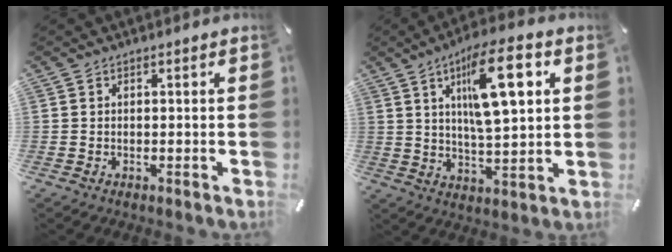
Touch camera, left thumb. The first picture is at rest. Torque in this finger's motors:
{"motor_torque": [0.89, 0.97, 1.88, -0.89, 0.45]}